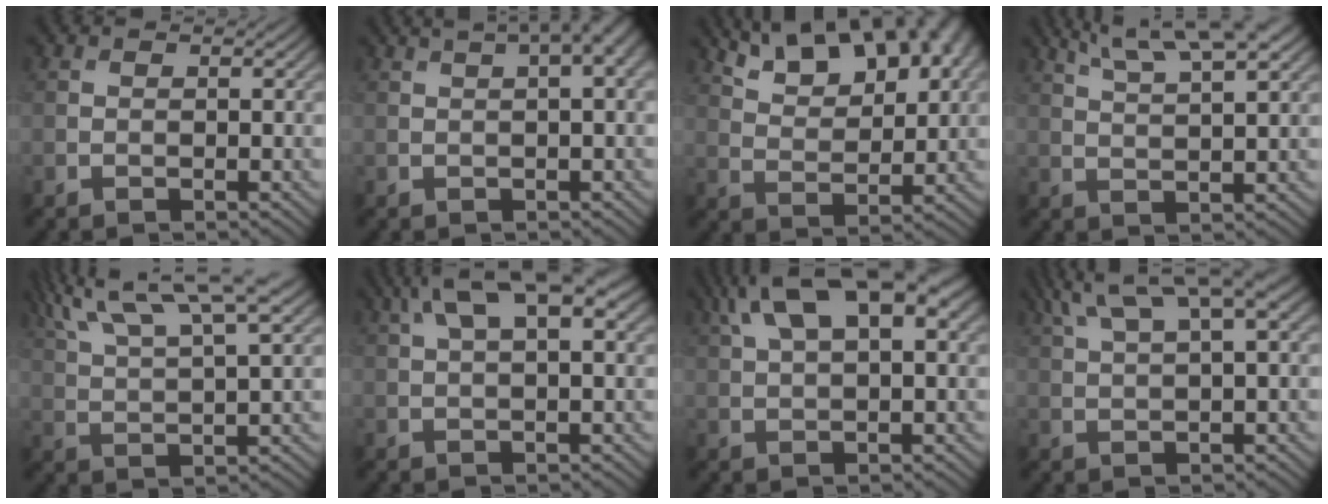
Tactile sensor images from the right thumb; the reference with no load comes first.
{"total": 4.9, "force": [1.8, 1.3, 4.4], "torque": [-0.055, 0.016, 0.024]}
{"total": 14.8, "force": [9.8, 5.7, 9.4], "torque": [-0.161, 0.026, 0.143]}
{"total": 8.4, "force": [5.8, 1.8, 5.8], "torque": [-0.090, 0.016, 0.093]}
{"total": 11.8, "force": [7.9, 2.9, 8.3], "torque": [-0.165, 0.026, 0.128]}
{"total": 9.8, "force": [4.6, 3.7, 7.8], "torque": [-0.146, 0.020, 0.078]}
{"total": 14.1, "force": [7.0, 6.1, 10.7], "torque": [-0.205, 0.026, 0.115]}
{"total": 8.2, "force": [5.0, 1.8, 6.3], "torque": [-0.117, 0.025, 0.095]}